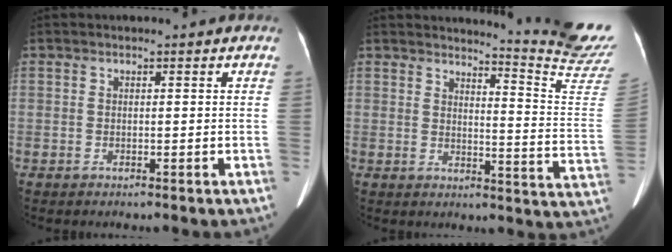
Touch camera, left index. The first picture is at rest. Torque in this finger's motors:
{"motor_torque": [0.19, -1.43, 0.03, 0.02]}